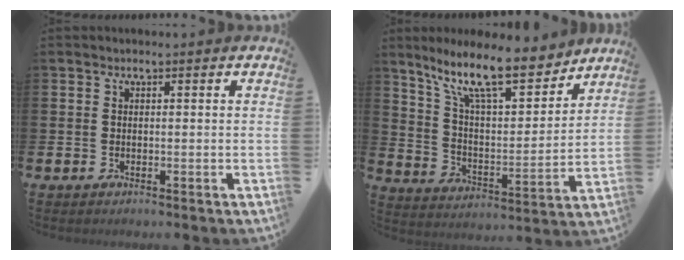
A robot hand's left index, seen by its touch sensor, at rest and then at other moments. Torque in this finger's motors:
{"motor_torque": [0.97, -1.16, 1.05, 0.21]}